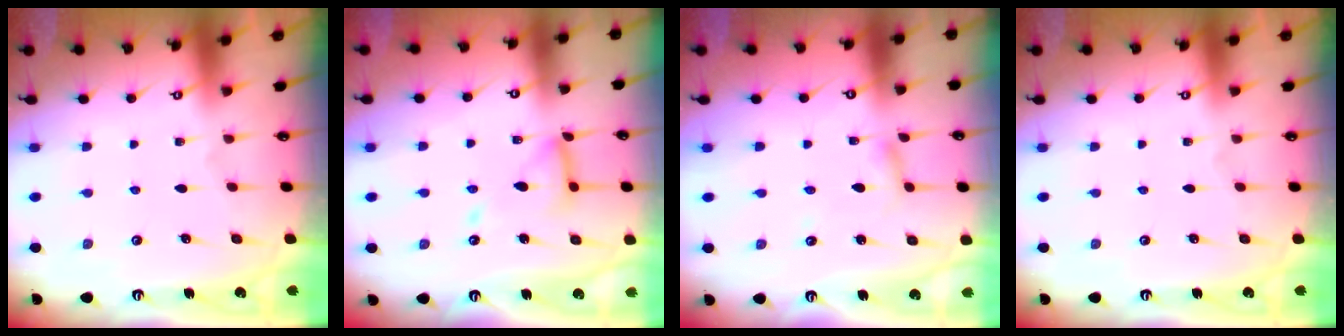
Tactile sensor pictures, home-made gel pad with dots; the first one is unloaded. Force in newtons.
{"total": 12.3, "press": 12.3, "slide": 1.1}
{"total": 2.7, "press": 2.6, "slide": 0.3}
{"total": 0.0}